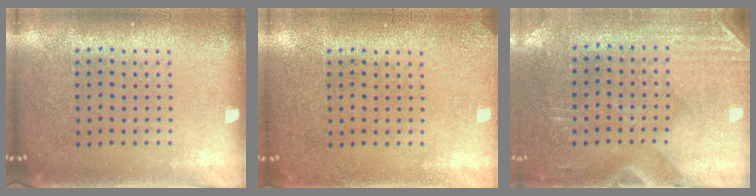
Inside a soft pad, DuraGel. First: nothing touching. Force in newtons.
{"total": 1.6, "press": 1.6, "slide": 0.2}
{"total": 2.9, "press": 2.5, "slide": 1.4}